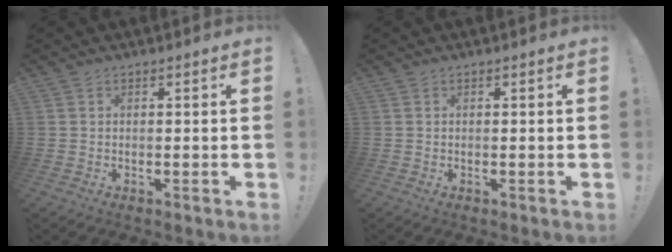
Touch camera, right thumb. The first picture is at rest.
{"total": 0.0}